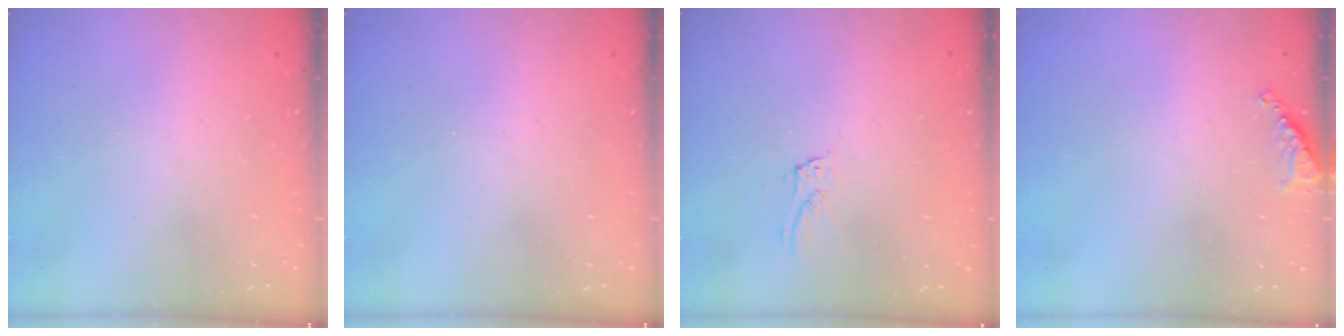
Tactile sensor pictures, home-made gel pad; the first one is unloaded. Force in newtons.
{"total": 0.0}
{"total": 4.4, "press": 4.4, "slide": 0.4}
{"total": 6.8, "press": 6.8, "slide": 0.6}